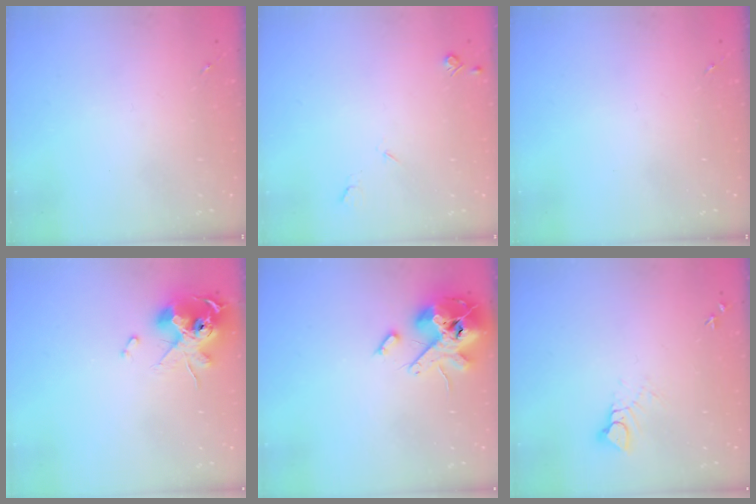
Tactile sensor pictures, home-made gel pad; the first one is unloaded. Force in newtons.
{"total": 4.6, "press": 4.5, "slide": 0.7}
{"total": 0.0}
{"total": 13.0, "press": 12.9, "slide": 1.8}
{"total": 15.4, "press": 15.2, "slide": 2.6}
{"total": 5.0, "press": 5.0, "slide": 0.2}